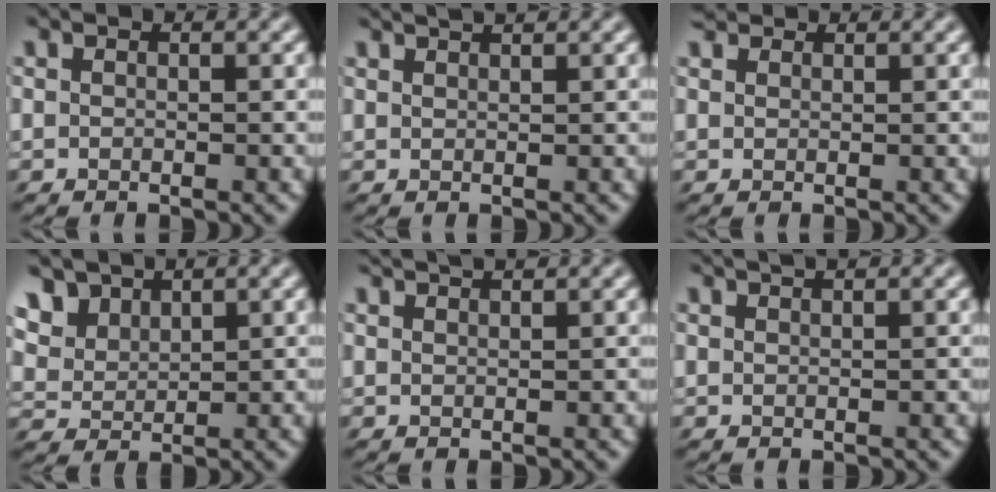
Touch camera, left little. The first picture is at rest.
{"total": 2.3, "force": [2.1, -0.1, 0.9], "torque": [-0.021, 0.020, 0.031]}
{"total": 2.1, "force": [1.6, 1.3, 0.6], "torque": [-0.037, 0.011, 0.033]}
{"total": 3.9, "force": [2.4, 2.0, 2.3], "torque": [-0.065, 0.020, 0.033]}
{"total": 2.9, "force": [2.6, 0.1, 1.2], "torque": [-0.032, 0.020, 0.040]}
{"total": 2.2, "force": [1.9, 0.1, 1.1], "torque": [-0.023, 0.020, 0.029]}